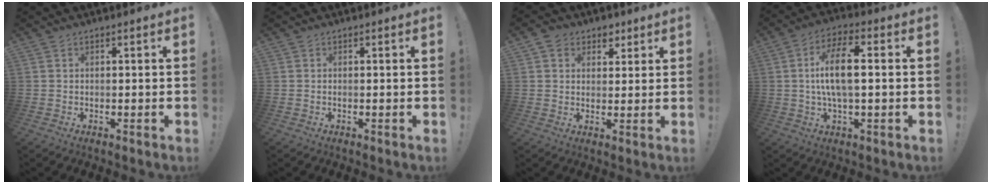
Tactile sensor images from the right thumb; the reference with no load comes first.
{"total": 0.0}
{"total": 6.0, "force": [3.0, 4.9, 1.5], "torque": [-0.023, -0.013, 0.059]}
{"total": 11.4, "force": [0.8, 4.0, 10.6], "torque": [-0.193, 0.003, 0.008]}